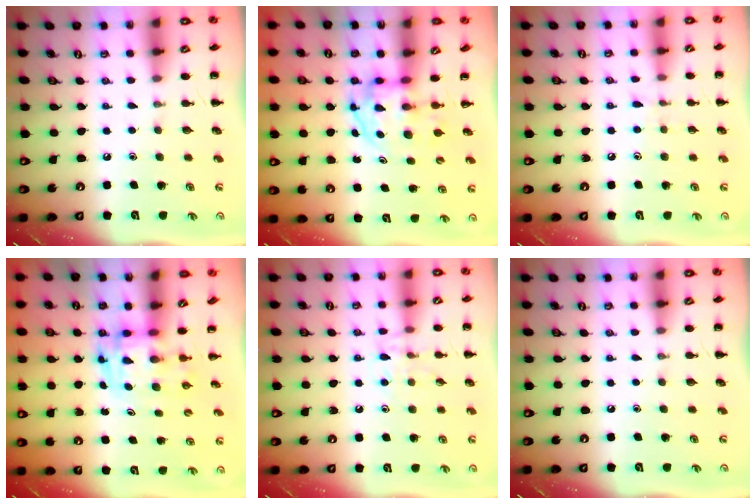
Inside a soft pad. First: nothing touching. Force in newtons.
{"total": 3.3, "press": 3.3, "slide": 0.5}
{"total": 6.0, "press": 5.5, "slide": 2.3}
{"total": 3.7, "press": 3.6, "slide": 0.7}
{"total": 8.9, "press": 8.7, "slide": 1.5}
{"total": 0.0}